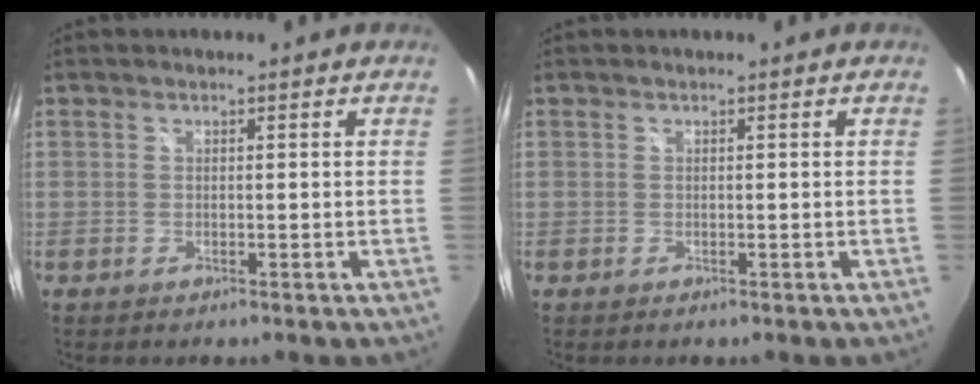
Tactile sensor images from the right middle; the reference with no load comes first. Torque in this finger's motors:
{"motor_torque": [0.00, 0.00, 0.00, 0.01]}